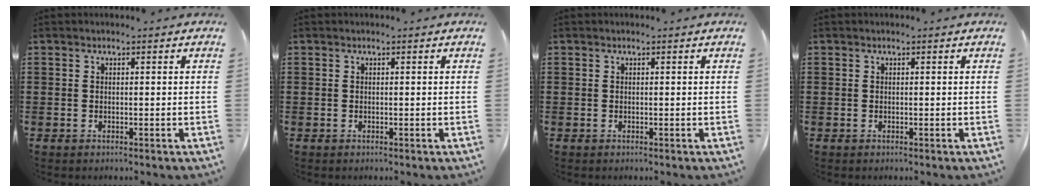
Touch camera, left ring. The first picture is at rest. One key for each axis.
{"total": 0.0}
{"total": 0.0}
{"total": 0.0}